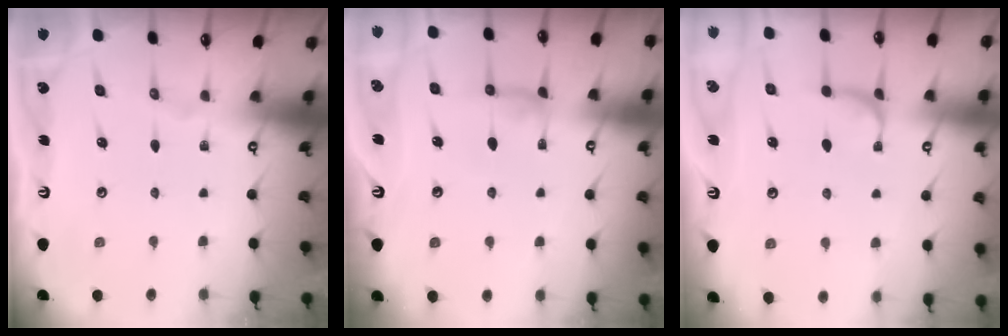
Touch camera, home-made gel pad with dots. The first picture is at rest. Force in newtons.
{"total": 3.4, "press": 3.3, "slide": 0.6}
{"total": 1.2, "press": 1.0, "slide": 0.6}